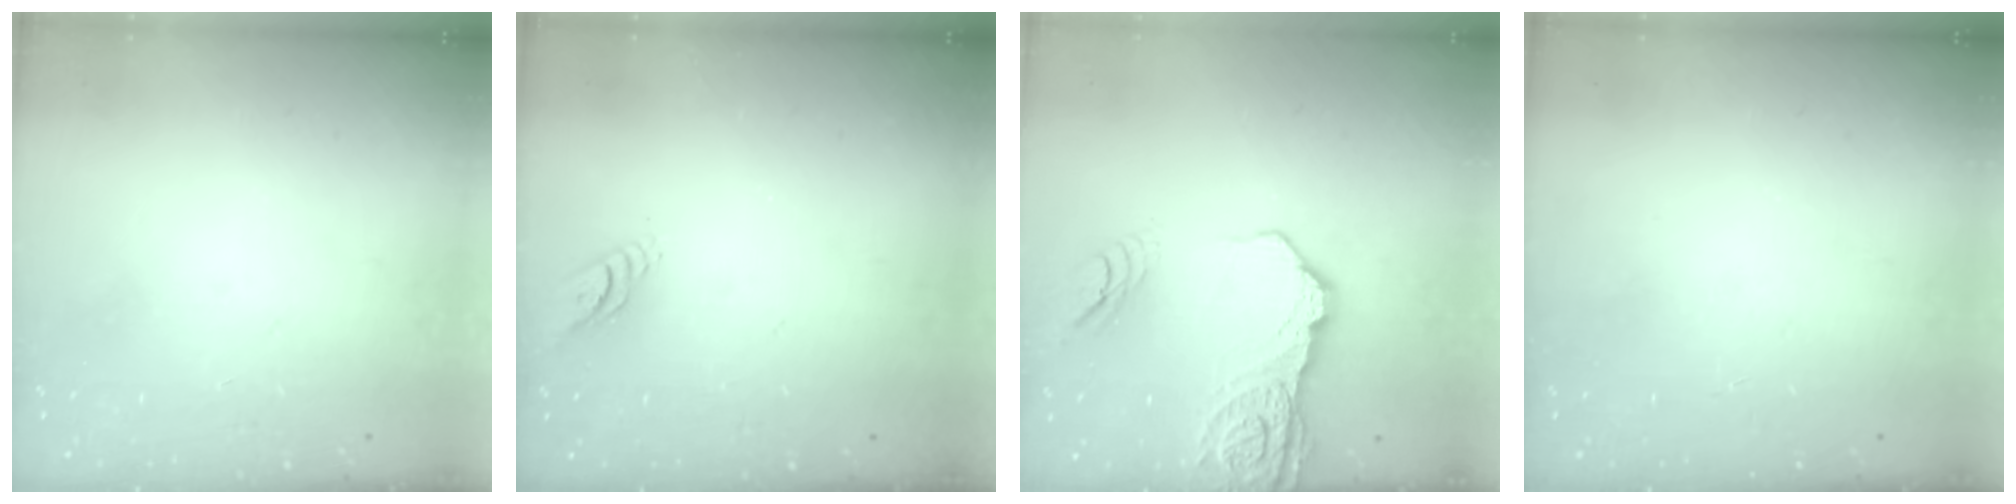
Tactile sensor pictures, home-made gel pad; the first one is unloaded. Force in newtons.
{"total": 3.6, "press": 3.5, "slide": 0.3}
{"total": 16.3, "press": 16.2, "slide": 2.0}
{"total": 0.0}